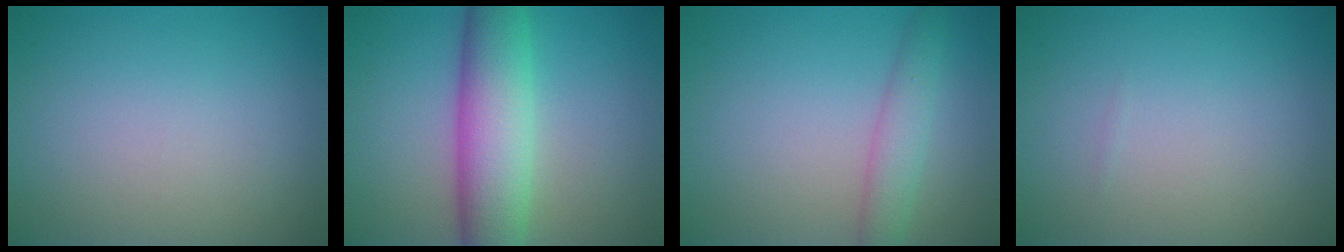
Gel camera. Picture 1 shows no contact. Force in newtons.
{"total": 7.9, "press": 7.9, "slide": 0.2}
{"total": 2.8, "press": 2.8, "slide": 0.1}
{"total": 0.0}